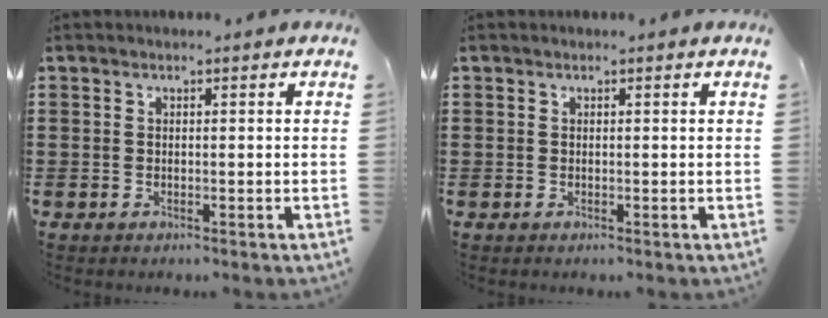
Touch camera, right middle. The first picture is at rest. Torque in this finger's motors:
{"motor_torque": [0.02, -0.01, -0.01, 0.01]}